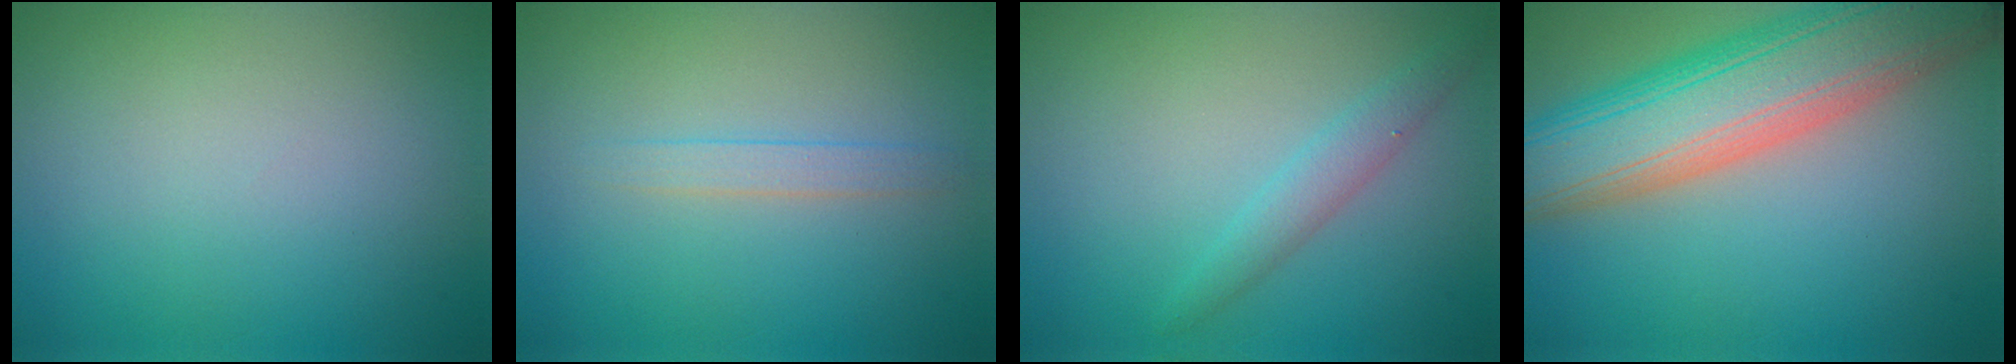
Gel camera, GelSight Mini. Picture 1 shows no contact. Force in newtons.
{"total": 1.3, "press": 1.3, "slide": 0.0}
{"total": 1.9, "press": 1.9, "slide": 0.0}
{"total": 11.7, "press": 11.6, "slide": 0.7}